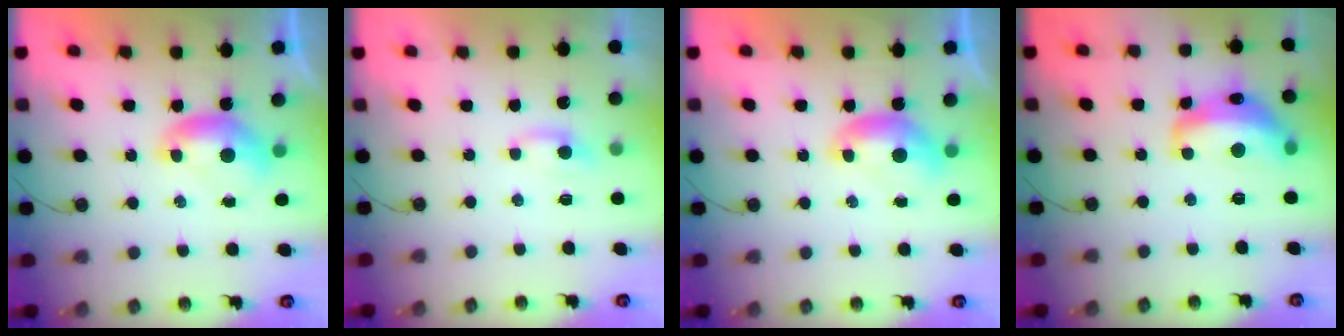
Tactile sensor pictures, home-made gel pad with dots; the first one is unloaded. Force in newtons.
{"total": 1.6, "press": 1.5, "slide": 0.4}
{"total": 0.0}
{"total": 8.3, "press": 8.3, "slide": 0.9}